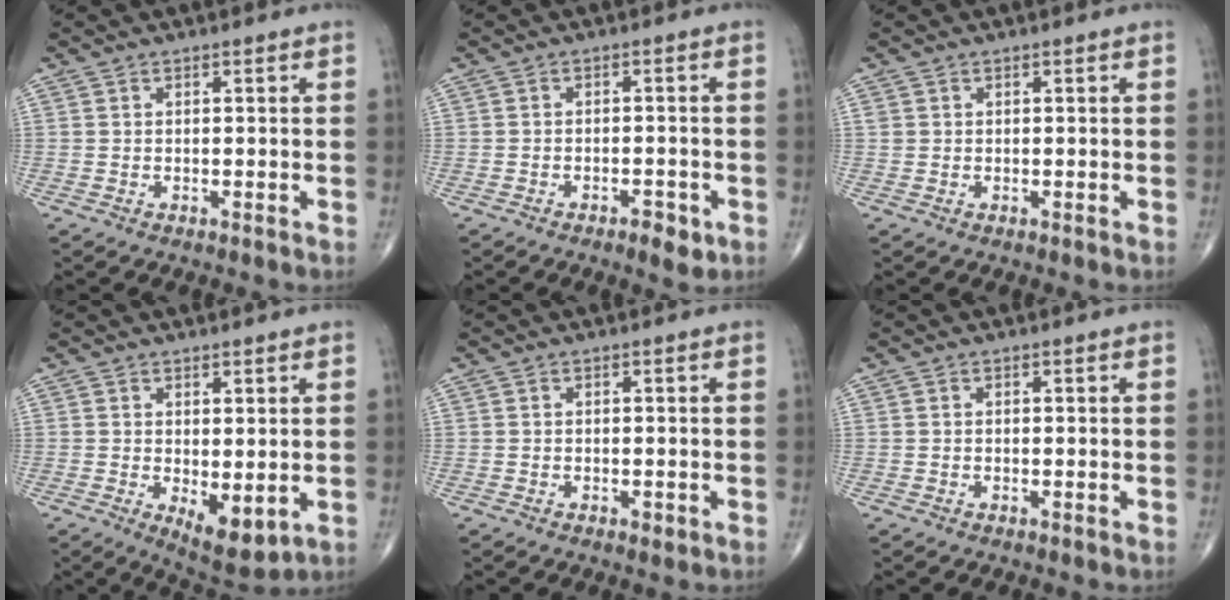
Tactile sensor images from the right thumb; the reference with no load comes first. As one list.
[{"total": 3.7, "force": [-2.0, 1.6, 2.6], "torque": [-0.035, 0.006, -0.027]}, {"total": 0.9, "force": [0.2, 0.8, 0.3], "torque": [0.003, 0.001, 0.004]}, {"total": 6.9, "force": [-1.2, 3.1, 6.1], "torque": [-0.083, -0.020, -0.006]}, {"total": 1.2, "force": [-0.5, 0.7, 0.9], "torque": [-0.012, -0.001, -0.008]}, {"total": 0.0}]